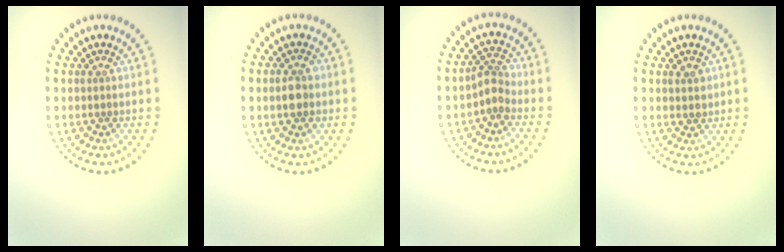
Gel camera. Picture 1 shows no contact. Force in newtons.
{"total": 2.5, "press": 2.5, "slide": 0.3}
{"total": 1.9, "press": 1.5, "slide": 1.2}
{"total": 1.4, "press": 1.3, "slide": 0.6}